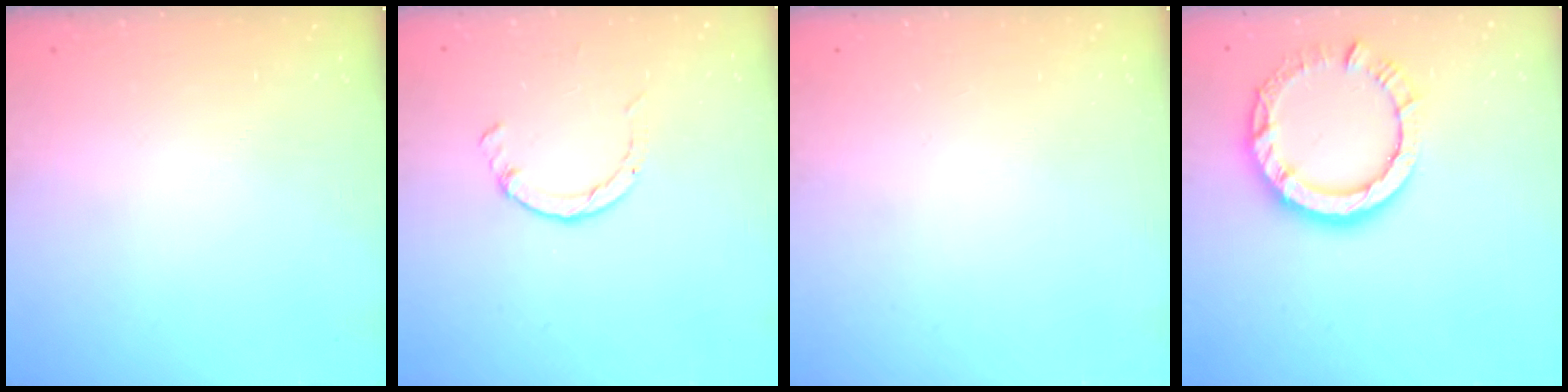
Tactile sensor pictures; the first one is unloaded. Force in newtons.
{"total": 2.6, "press": 2.6, "slide": 0.4}
{"total": 0.0}
{"total": 11.7, "press": 11.6, "slide": 1.4}